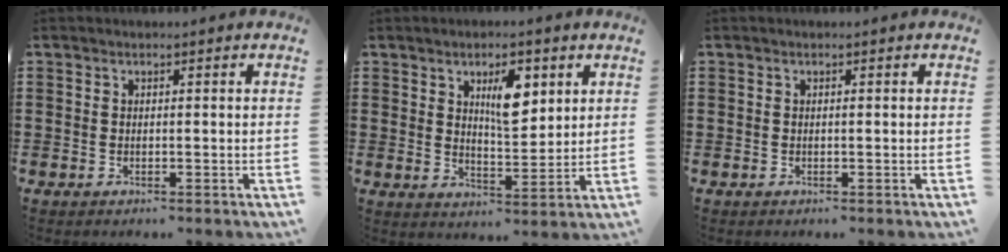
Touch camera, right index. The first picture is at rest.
{"total": 6.9, "force": [2.9, 2.9, 5.6], "torque": [-0.087, -0.005, 0.043]}
{"total": 0.0}